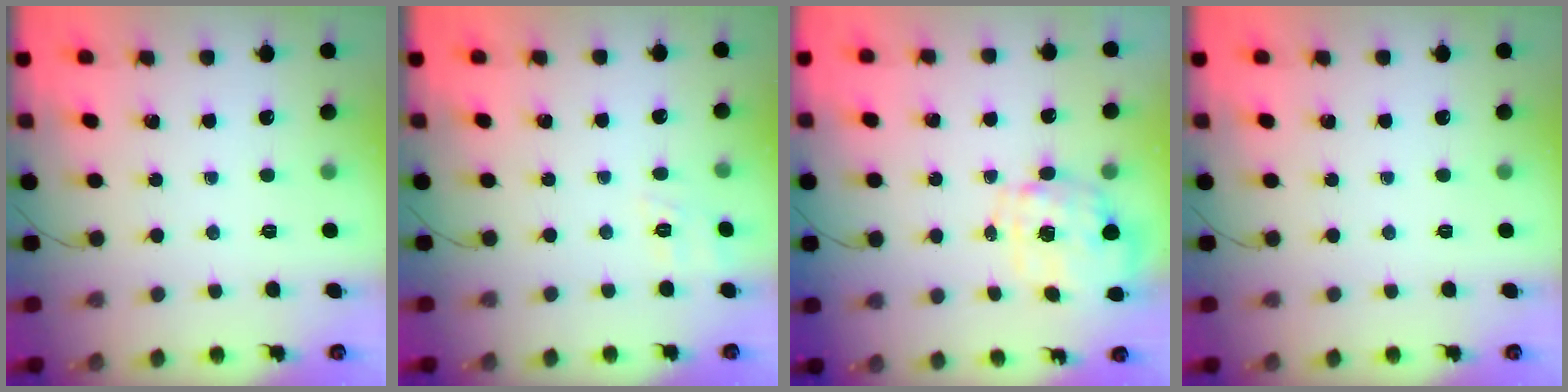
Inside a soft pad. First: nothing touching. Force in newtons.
{"total": 7.3, "press": 7.0, "slide": 1.9}
{"total": 4.4, "press": 4.0, "slide": 1.7}
{"total": 0.0}